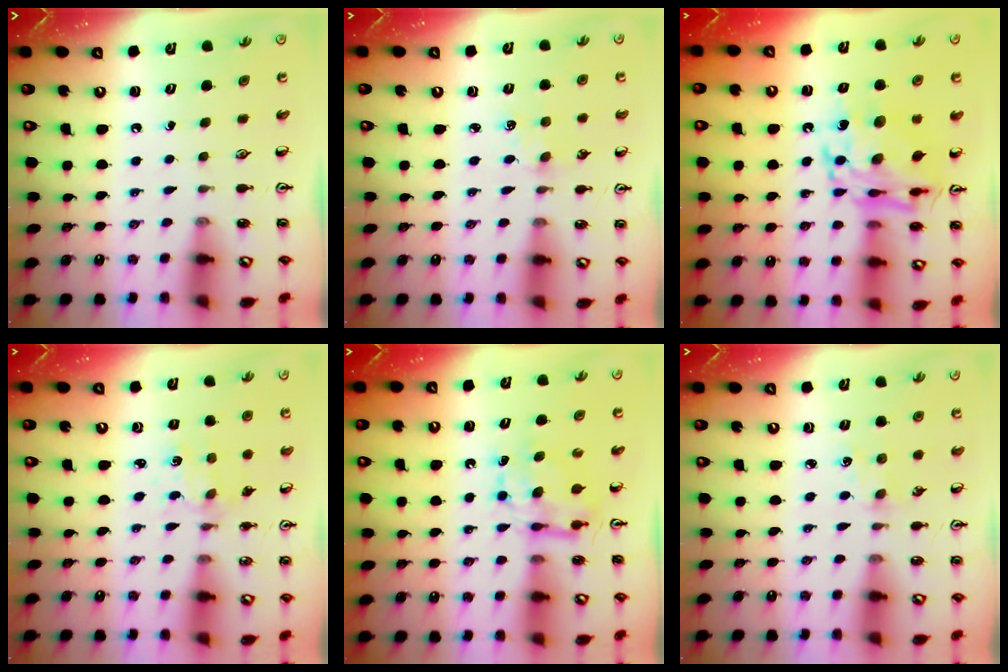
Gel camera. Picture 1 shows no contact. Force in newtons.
{"total": 2.0, "press": 2.0, "slide": 0.3}
{"total": 14.0, "press": 14.0, "slide": 1.2}
{"total": 1.7, "press": 1.7, "slide": 0.3}
{"total": 7.3, "press": 7.3, "slide": 0.2}
{"total": 2.8, "press": 2.8, "slide": 0.4}